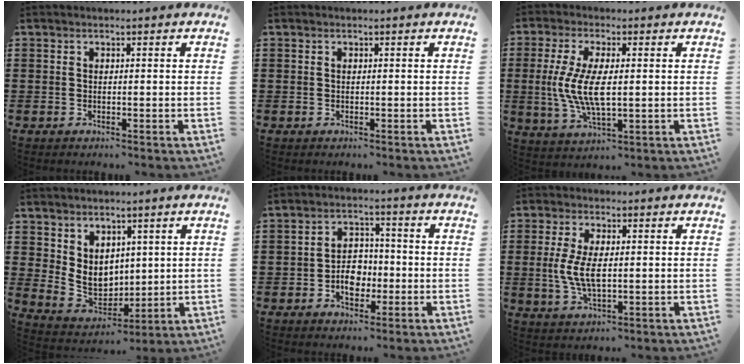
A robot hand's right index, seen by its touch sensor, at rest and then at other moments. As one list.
[{"total": 0.0}, {"total": 8.3, "force": [0.0, 3.0, 7.8], "torque": [-0.177, -0.006, -0.008]}, {"total": 6.2, "force": [2.0, 5.1, 2.8], "torque": [-0.064, -0.008, 0.039]}, {"total": 4.9, "force": [-1.6, 3.6, 2.9], "torque": [-0.041, 0.001, -0.032]}, {"total": 6.1, "force": [0.1, 2.5, 5.5], "torque": [-0.126, -0.003, -0.005]}]